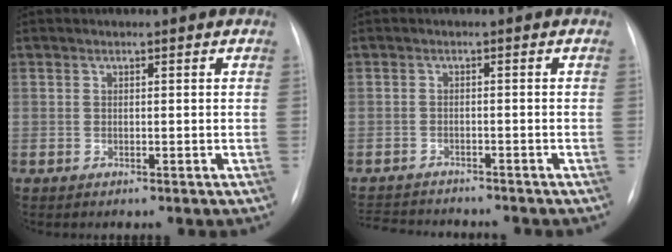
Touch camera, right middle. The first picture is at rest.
{"total": 8.7, "force": [-8.2, 1.6, 2.5], "torque": [-0.043, -0.001, -0.118]}